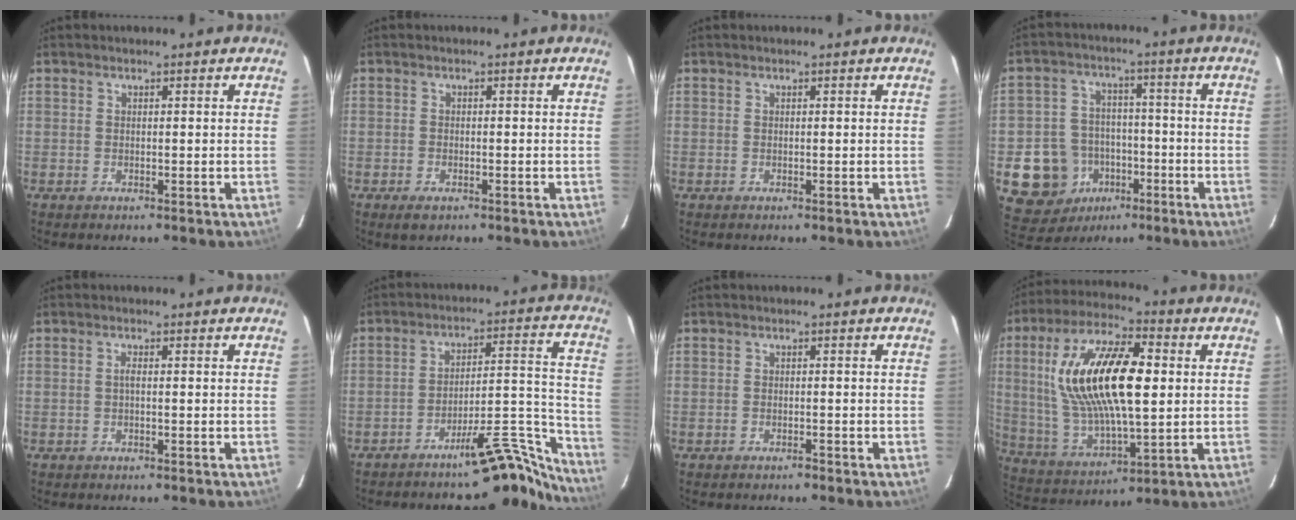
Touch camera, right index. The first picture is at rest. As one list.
[{"total": 2.4, "force": [-1.5, 1.2, 1.4], "torque": [-0.028, -0.006, -0.027]}, {"total": 0.0}, {"total": 12.4, "force": [-4.7, 11.1, 2.9], "torque": [-0.094, 0.031, -0.060]}, {"total": 0.8, "force": [-0.1, 0.1, 0.8], "torque": [-0.016, 0.003, -0.003]}, {"total": 16.2, "force": [-15.3, 2.0, 4.9], "torque": [-0.044, 0.057, -0.219]}, {"total": 0.9, "force": [-0.8, 0.4, 0.4], "torque": [-0.009, 0.002, -0.015]}, {"total": 21.8, "force": [3.7, 8.5, 19.7], "torque": [-0.389, 0.013, 0.076]}]